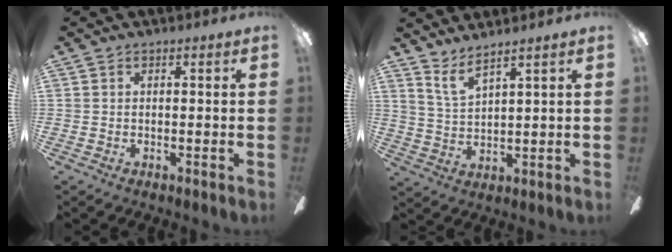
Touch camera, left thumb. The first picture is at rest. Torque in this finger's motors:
{"motor_torque": [0.20, -0.42, 0.29, -0.60, 0.08]}